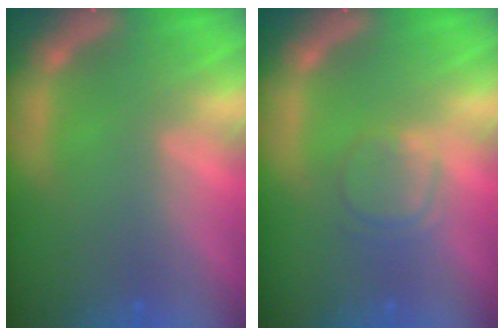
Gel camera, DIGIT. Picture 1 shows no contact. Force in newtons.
{"total": 3.0}